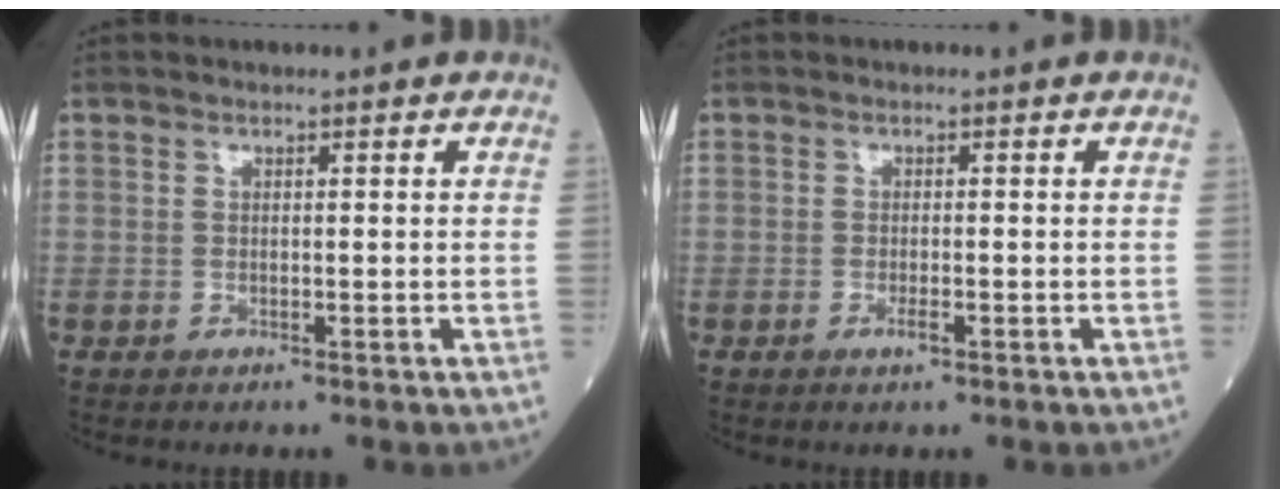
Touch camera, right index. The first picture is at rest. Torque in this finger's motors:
{"motor_torque": [0.17, 0.00, 0.00, -0.01]}